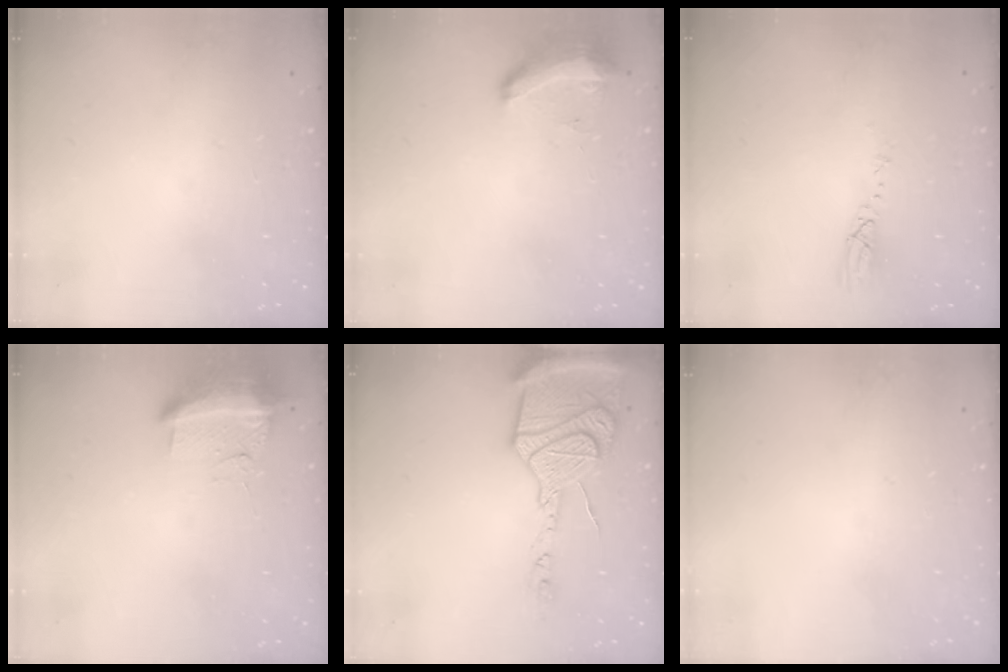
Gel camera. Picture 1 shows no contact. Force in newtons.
{"total": 16.2, "press": 11.0, "slide": 11.9}
{"total": 3.7, "press": 3.7, "slide": 0.4}
{"total": 11.3, "press": 10.3, "slide": 4.7}
{"total": 23.1, "press": 22.5, "slide": 4.9}
{"total": 0.0}